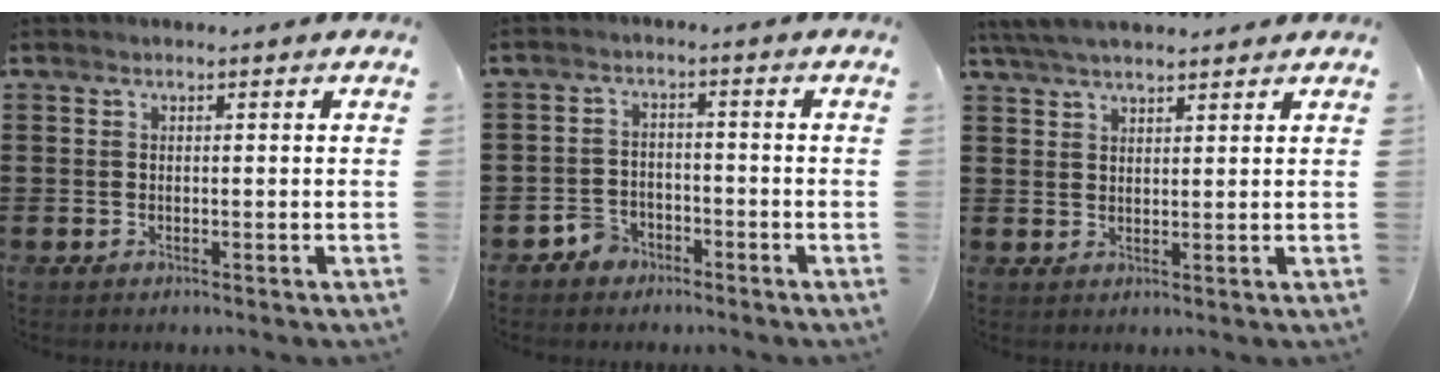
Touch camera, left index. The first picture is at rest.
{"total": 3.5, "force": [-2.9, 1.8, 0.5], "torque": [-0.015, 0.009, -0.059]}
{"total": 4.3, "force": [3.8, 0.8, 1.9], "torque": [-0.047, -0.003, 0.072]}